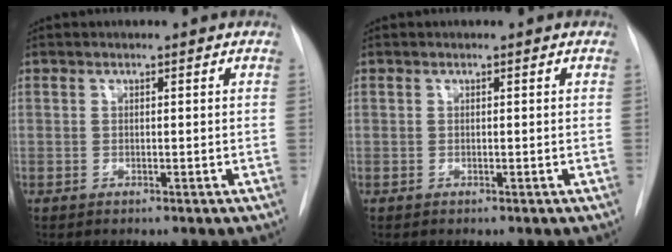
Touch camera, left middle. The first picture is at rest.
{"total": 0.0}